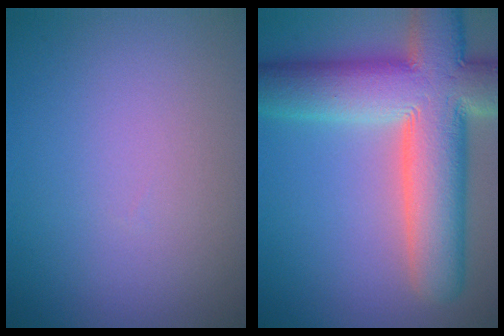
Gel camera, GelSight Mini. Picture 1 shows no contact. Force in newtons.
{"total": 13.2, "press": 13.2, "slide": 1.4}